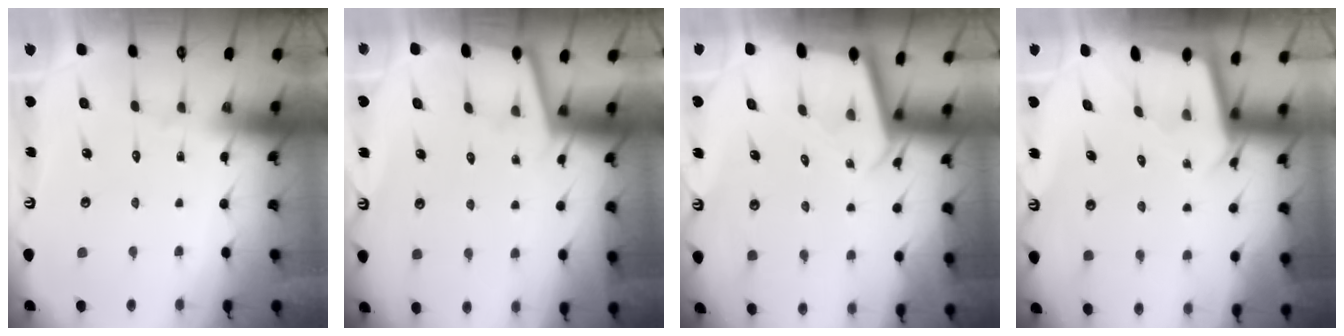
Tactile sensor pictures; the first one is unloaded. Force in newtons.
{"total": 1.8, "press": 1.8, "slide": 0.4}
{"total": 2.0, "press": 2.0, "slide": 0.1}
{"total": 2.1, "press": 2.1, "slide": 0.1}